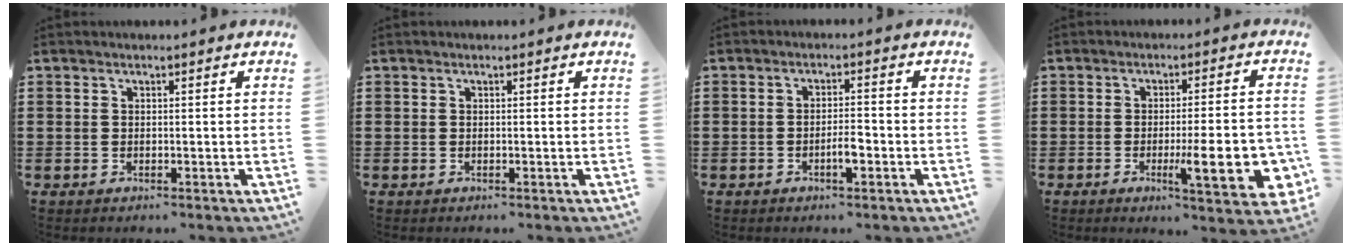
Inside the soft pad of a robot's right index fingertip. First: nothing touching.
{"total": 0.0}
{"total": 3.4, "force": [-1.3, 0.9, 3.0], "torque": [-0.053, 0.005, -0.024]}
{"total": 11.7, "force": [-3.0, 2.4, 11.1], "torque": [-0.155, -0.015, -0.047]}